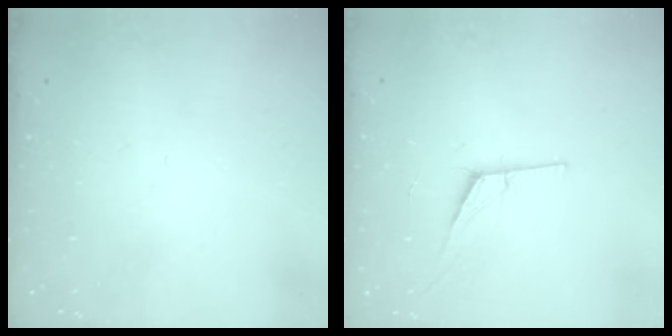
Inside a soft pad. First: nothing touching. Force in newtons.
{"total": 7.8, "press": 7.2, "slide": 3.2}